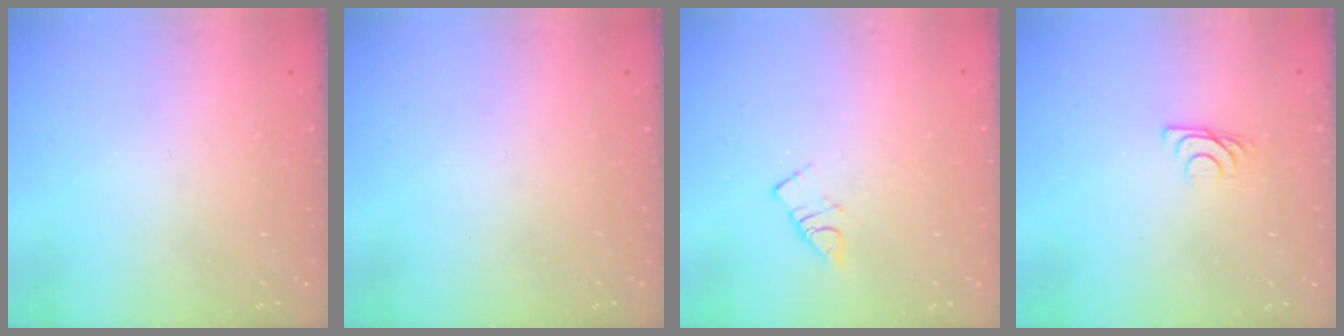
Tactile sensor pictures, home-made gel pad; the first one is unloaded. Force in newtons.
{"total": 0.0}
{"total": 3.9, "press": 3.9, "slide": 0.3}
{"total": 5.4, "press": 5.3, "slide": 0.7}